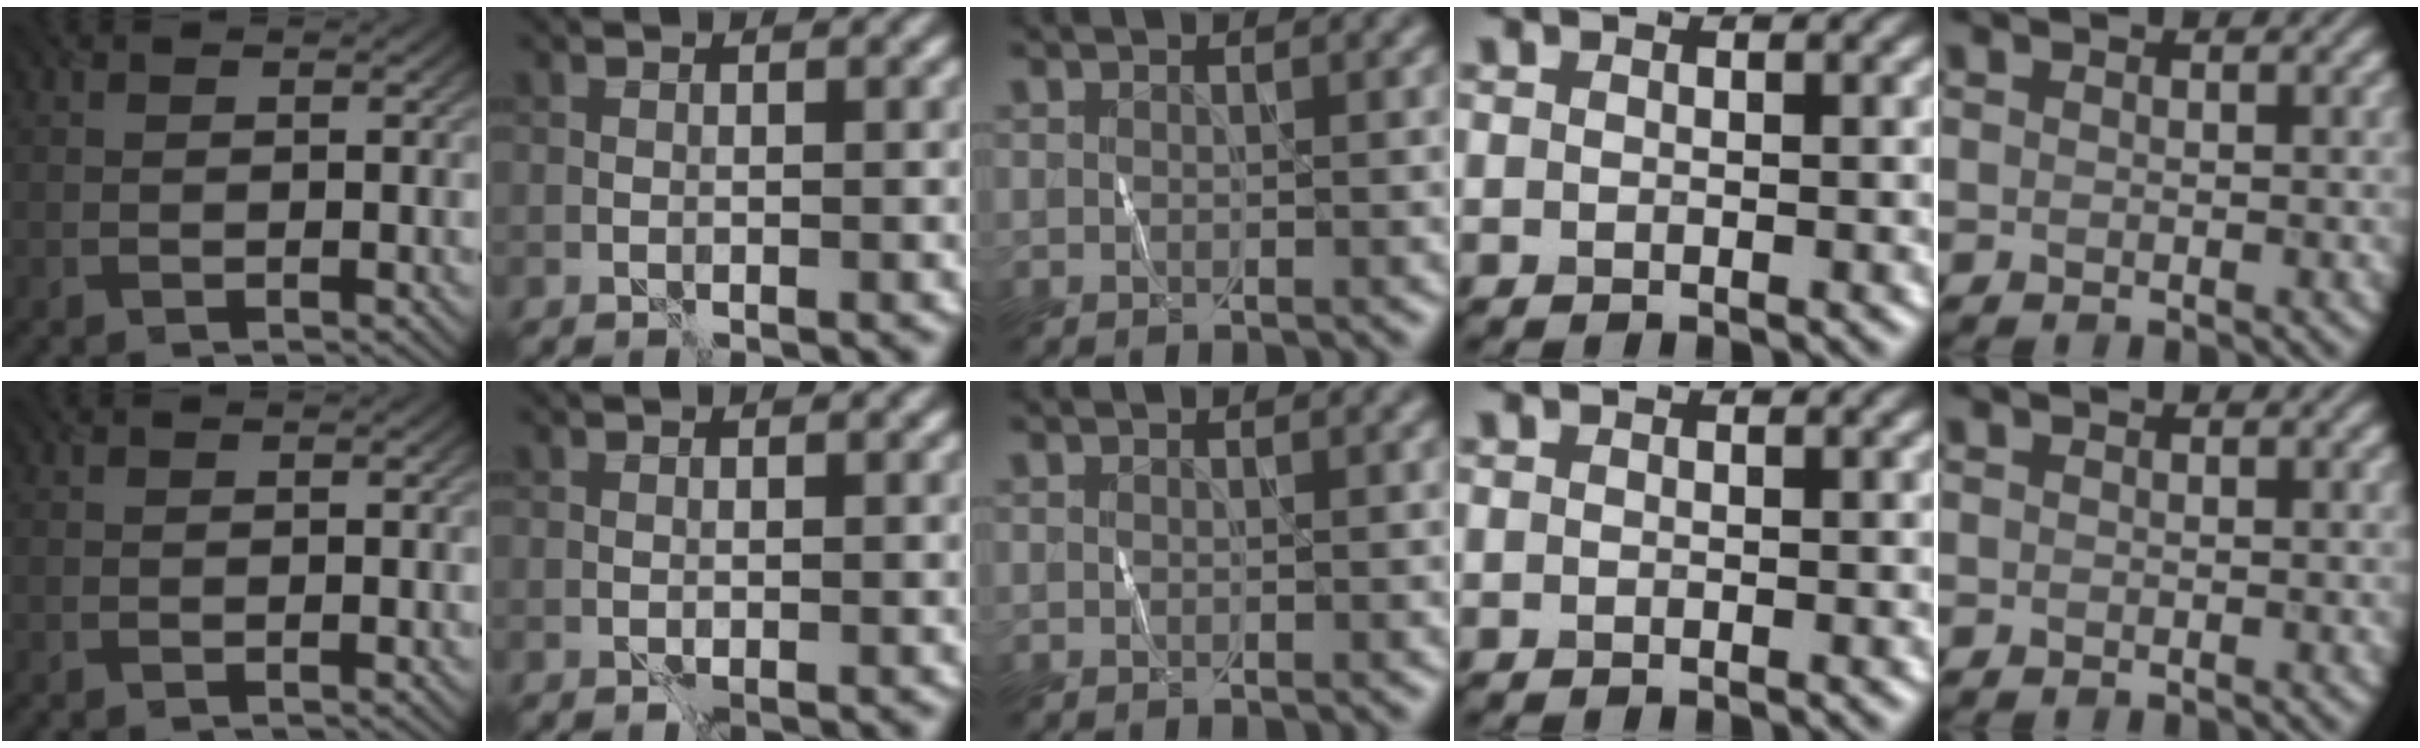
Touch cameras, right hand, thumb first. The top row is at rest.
{}